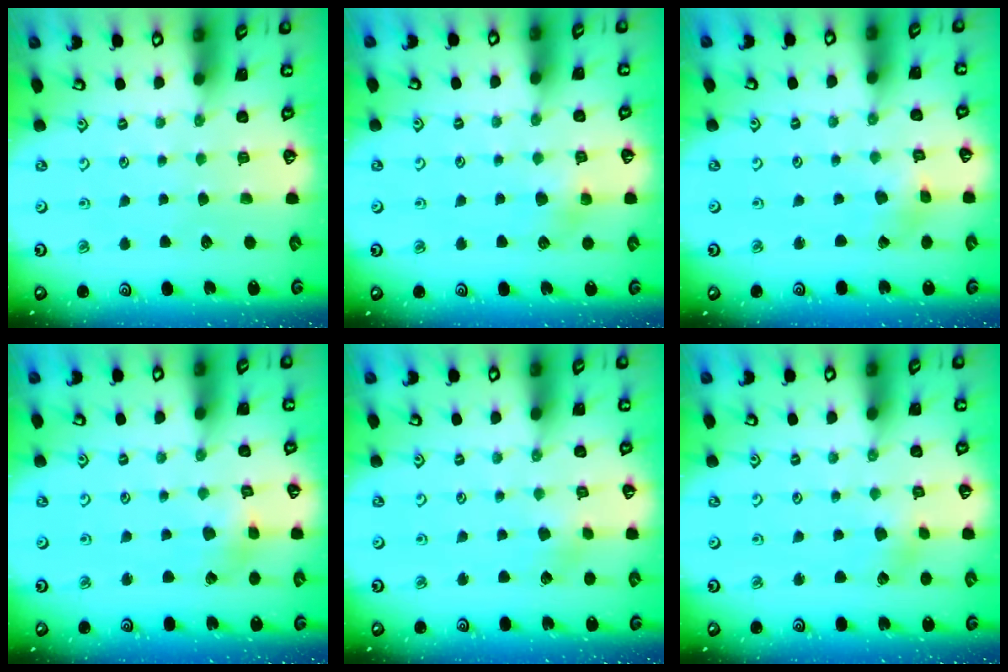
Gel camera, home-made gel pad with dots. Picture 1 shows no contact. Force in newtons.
{"total": 7.4, "press": 7.4, "slide": 0.3}
{"total": 1.4, "press": 1.4, "slide": 0.2}
{"total": 2.7, "press": 2.7, "slide": 0.2}
{"total": 2.3, "press": 2.3, "slide": 0.3}
{"total": 2.5, "press": 2.4, "slide": 0.7}